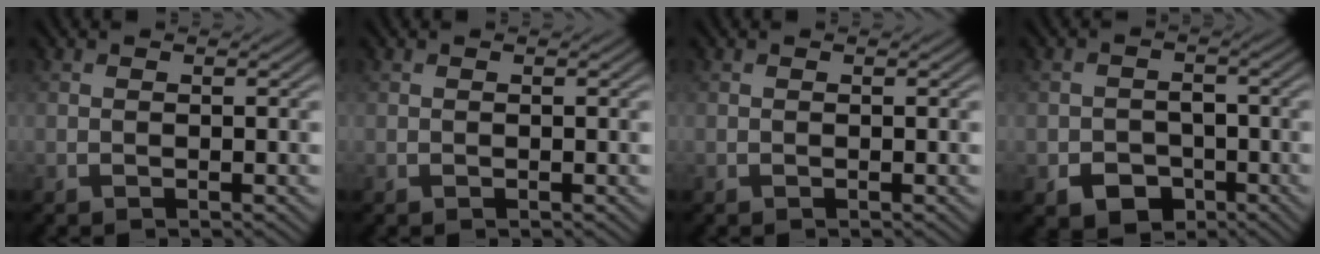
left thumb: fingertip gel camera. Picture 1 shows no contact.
{"total": 0.0}
{"total": 0.0}
{"total": 4.6, "force": [-2.3, 3.4, 2.0], "torque": [-0.032, -0.013, -0.037]}